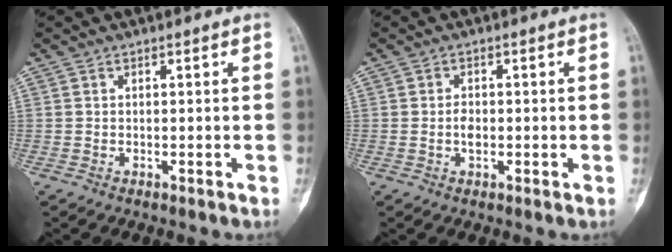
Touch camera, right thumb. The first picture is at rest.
{"total": 1.9, "force": [-0.3, 1.3, 1.4], "torque": [-0.020, 0.004, -0.008]}